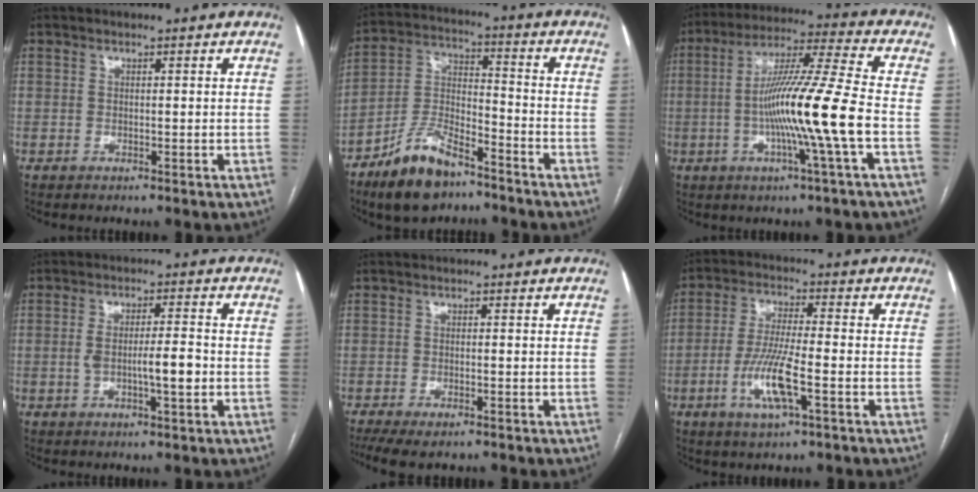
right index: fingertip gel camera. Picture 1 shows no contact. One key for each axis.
{"total": 11.9, "fx": -8.5, "fy": 4.1, "fz": 7.2, "tx": -0.150, "ty": -0.003, "tz": -0.160}
{"total": 14.7, "fx": -3.0, "fy": -1.4, "fz": 14.4, "tx": -0.256, "ty": -0.002, "tz": -0.064}
{"total": 5.8, "fx": -1.1, "fy": 0.9, "fz": 5.6, "tx": -0.102, "ty": 0.005, "tz": -0.015}
{"total": 7.7, "fx": -5.8, "fy": 2.5, "fz": 4.5, "tx": -0.072, "ty": -0.011, "tz": -0.090}
{"total": 9.2, "fx": -3.2, "fy": 1.2, "fz": 8.5, "tx": -0.173, "ty": -0.008, "tz": -0.061}